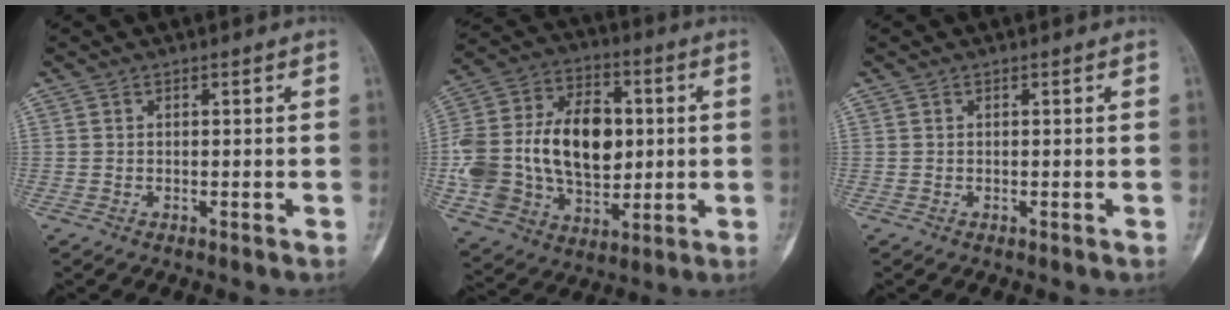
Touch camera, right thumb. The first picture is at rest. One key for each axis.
{"total": 24.5, "fx": 0.6, "fy": 16.3, "fz": 18.3, "tx": -0.343, "ty": 0.013, "tz": 0.026}
{"total": 0.0}